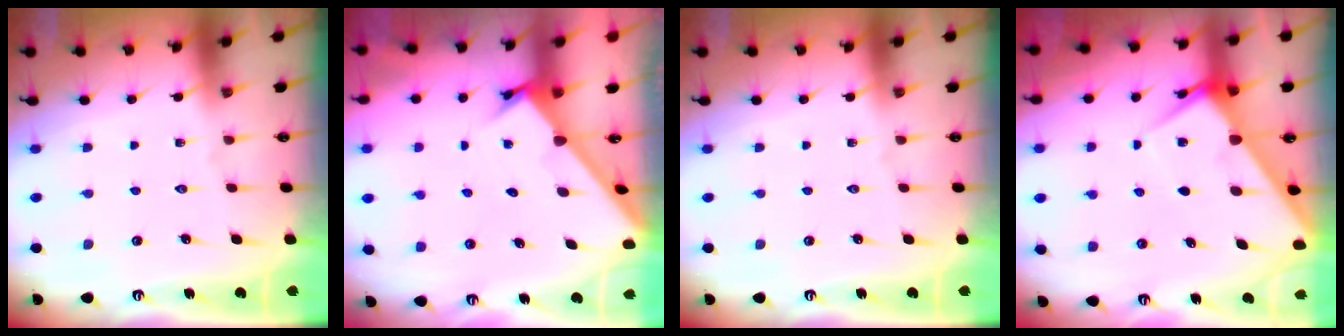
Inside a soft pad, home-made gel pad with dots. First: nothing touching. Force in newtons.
{"total": 2.0, "press": 2.0, "slide": 0.2}
{"total": 0.0}
{"total": 5.5, "press": 5.5, "slide": 0.5}